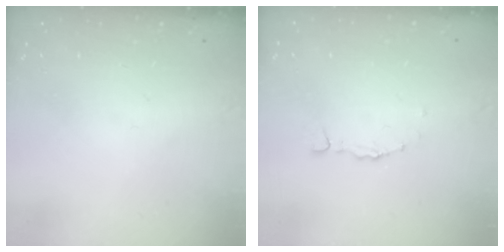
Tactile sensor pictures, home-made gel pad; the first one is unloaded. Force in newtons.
{"total": 1.7, "press": 1.7, "slide": 0.4}